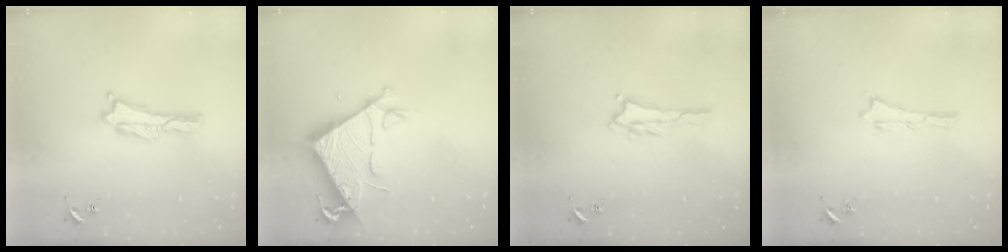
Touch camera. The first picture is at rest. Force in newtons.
{"total": 7.4, "press": 7.4, "slide": 0.7}
{"total": 2.1, "press": 2.1, "slide": 0.3}
{"total": 0.0}